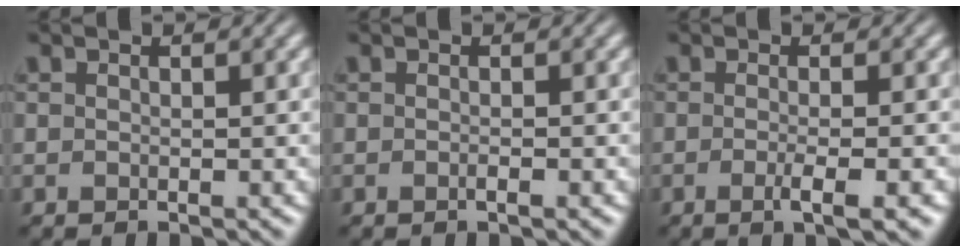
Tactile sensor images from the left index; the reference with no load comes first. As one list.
[{"total": 0.8, "force": [-0.3, 0.1, 0.7], "torque": [-0.009, -0.001, -0.007]}, {"total": 3.0, "force": [-0.8, 0.8, 2.8], "torque": [-0.038, -0.002, -0.019]}]